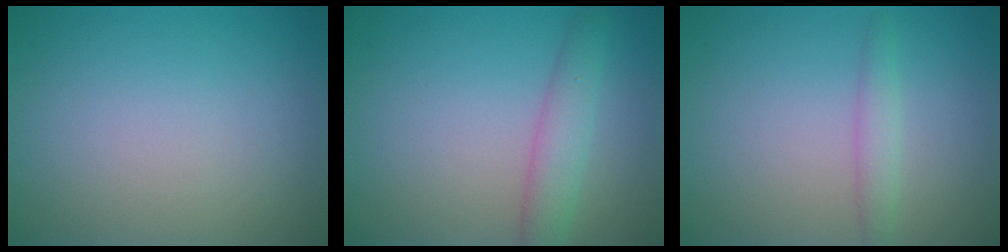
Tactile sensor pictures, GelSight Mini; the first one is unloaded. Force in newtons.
{"total": 2.9, "press": 2.9, "slide": 0.1}
{"total": 1.5, "press": 1.5, "slide": 0.2}